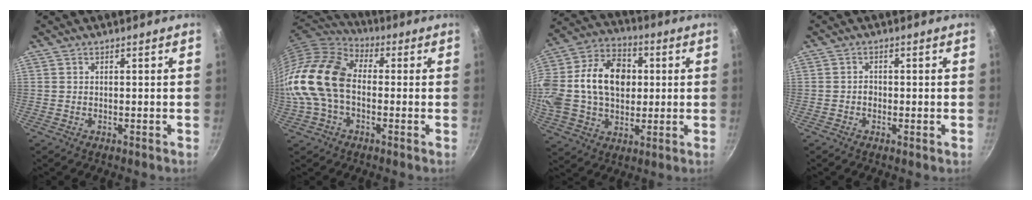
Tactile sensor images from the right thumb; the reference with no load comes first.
{"total": 17.3, "force": [-1.3, 11.7, 12.6], "torque": [-0.234, 0.036, -0.040]}
{"total": 25.1, "force": [2.5, 18.0, 17.4], "torque": [-0.326, 0.034, 0.038]}
{"total": 1.4, "force": [-0.4, 1.0, 0.9], "torque": [-0.015, 0.002, -0.010]}